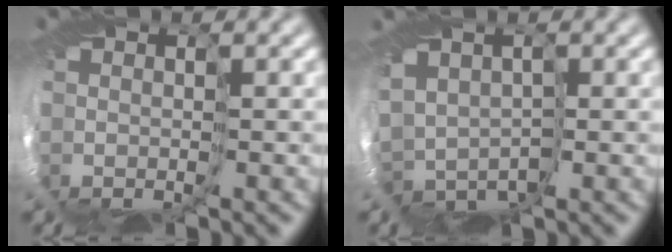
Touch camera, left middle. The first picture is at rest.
{"total": 2.4, "force": [0.0, 2.4, 0.5], "torque": [-0.024, 0.002, -0.003]}